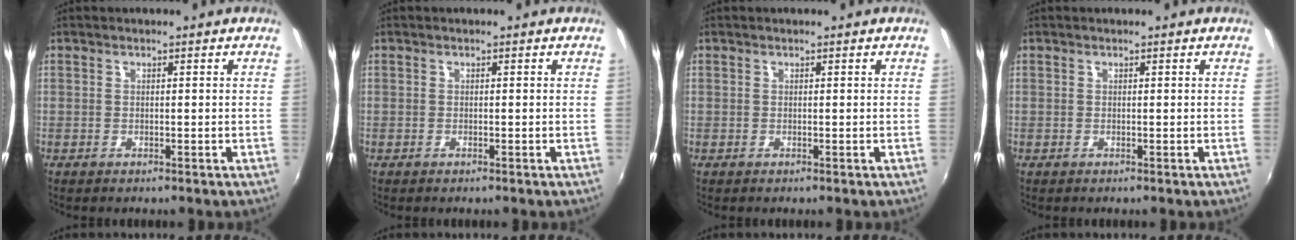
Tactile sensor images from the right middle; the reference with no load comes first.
{"total": 0.0}
{"total": 0.0}
{"total": 0.0}